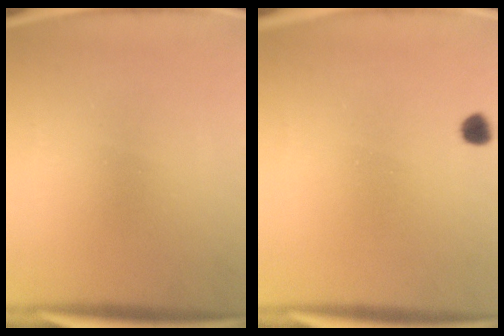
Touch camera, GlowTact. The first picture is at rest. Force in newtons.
{"total": 1.7}